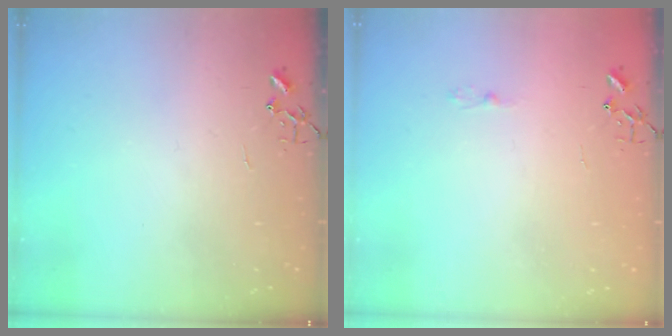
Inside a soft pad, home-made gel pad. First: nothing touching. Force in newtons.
{"total": 2.5, "press": 2.5, "slide": 0.3}